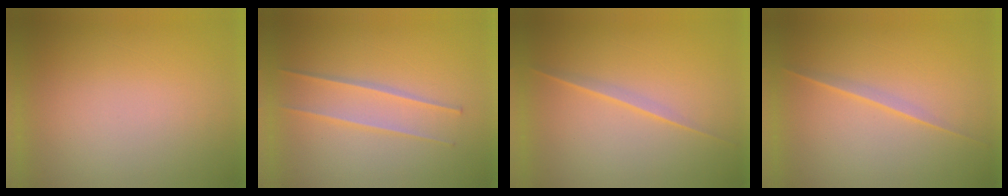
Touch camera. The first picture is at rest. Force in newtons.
{"total": 2.4}
{"total": 2.1}
{"total": 2.1}